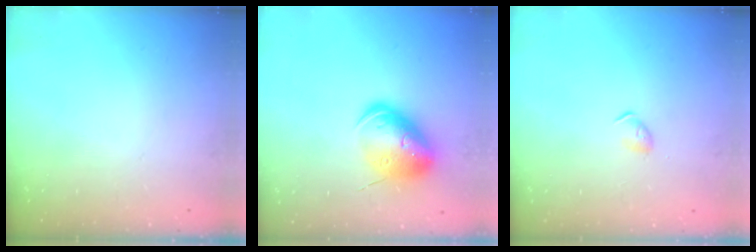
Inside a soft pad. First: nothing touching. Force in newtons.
{"total": 14.3, "press": 14.1, "slide": 2.4}
{"total": 3.0, "press": 2.9, "slide": 0.6}